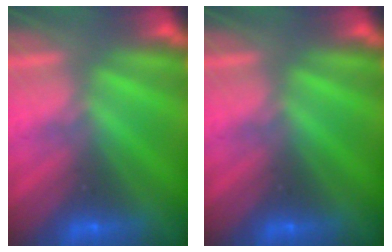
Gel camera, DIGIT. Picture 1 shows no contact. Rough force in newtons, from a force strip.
{"total": 0.0}